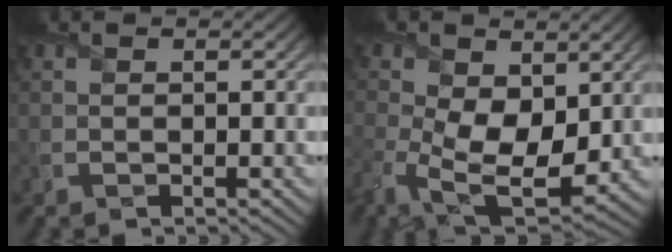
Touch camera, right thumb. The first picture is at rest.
{"total": 10.8, "force": [-0.6, 6.6, 8.5], "torque": [-0.200, -0.021, -0.003]}